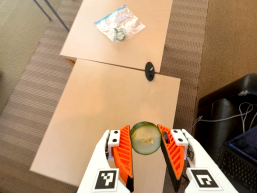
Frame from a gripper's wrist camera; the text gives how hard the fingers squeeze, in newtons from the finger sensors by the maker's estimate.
{"total": 10.6, "left": 10.2, "right": 10.9}